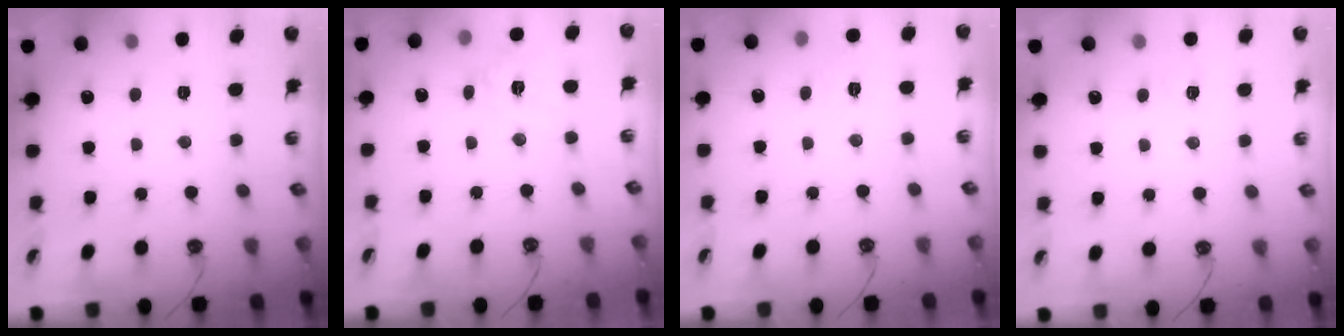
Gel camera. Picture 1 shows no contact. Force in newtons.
{"total": 9.0, "press": 9.0, "slide": 0.6}
{"total": 5.3, "press": 5.2, "slide": 0.6}
{"total": 3.9, "press": 3.9, "slide": 0.4}